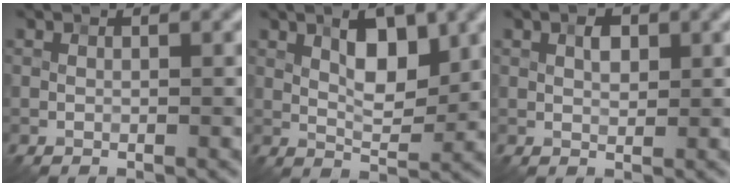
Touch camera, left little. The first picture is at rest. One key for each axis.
{"total": 4.8, "fx": 1.7, "fy": 1.9, "fz": 4.0, "tx": -0.064, "ty": 0.003, "tz": 0.027}
{"total": 1.5, "fx": 0.5, "fy": 0.9, "fz": 1.1, "tx": -0.016, "ty": 0.003, "tz": 0.007}